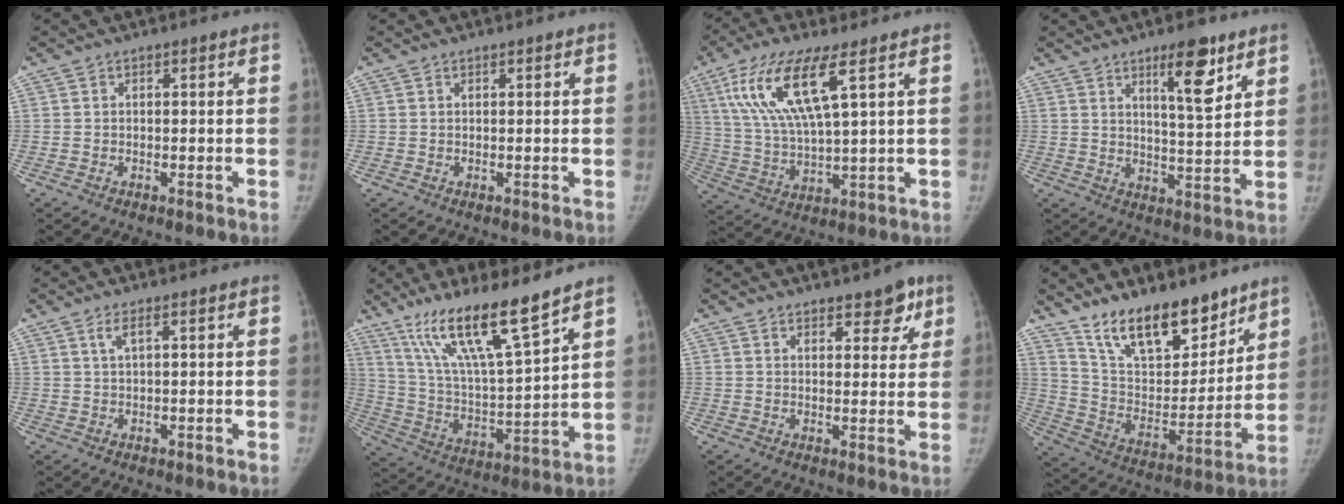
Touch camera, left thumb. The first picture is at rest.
{"total": 0.0}
{"total": 14.4, "force": [6.4, 3.3, 12.4], "torque": [-0.268, -0.022, 0.129]}
{"total": 9.6, "force": [5.7, 2.4, 7.3], "torque": [-0.097, -0.040, 0.091]}
{"total": 2.1, "force": [1.1, 0.3, 1.8], "torque": [-0.044, 0.000, 0.027]}
{"total": 17.4, "force": [12.4, 1.9, 12.0], "torque": [-0.199, -0.069, 0.233]}
{"total": 6.0, "force": [4.0, 2.7, 3.5], "torque": [-0.007, -0.023, 0.051]}
{"total": 19.0, "force": [14.2, 7.8, 9.9], "torque": [-0.108, -0.090, 0.249]}